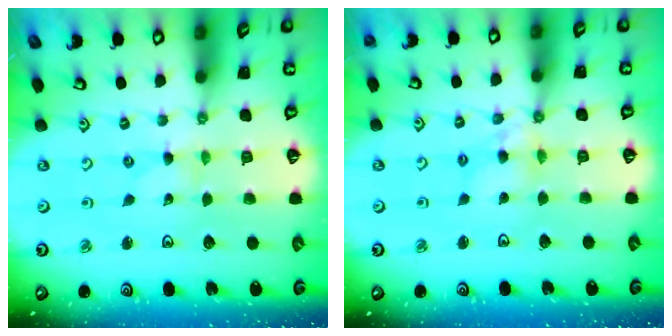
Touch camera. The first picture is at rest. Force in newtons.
{"total": 5.9, "press": 5.9, "slide": 0.7}